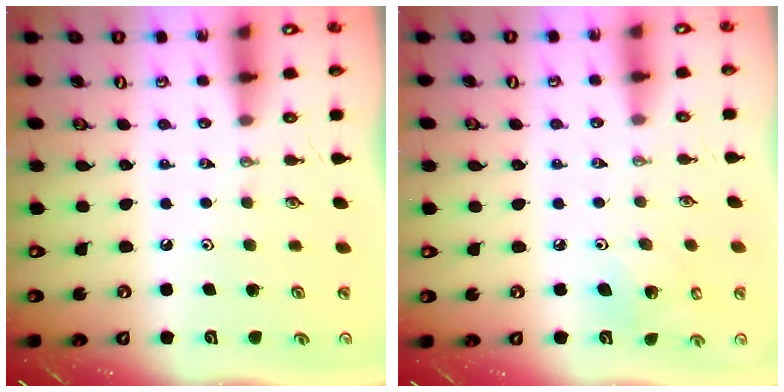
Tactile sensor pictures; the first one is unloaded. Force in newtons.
{"total": 4.7, "press": 4.5, "slide": 1.3}